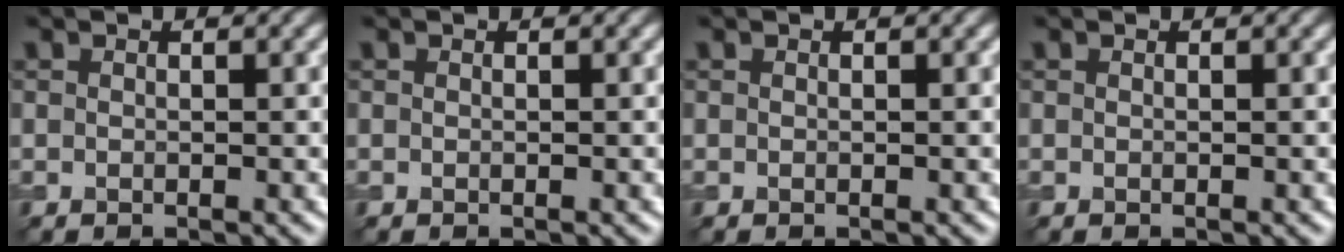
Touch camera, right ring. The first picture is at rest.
{"total": 0.0}
{"total": 0.0}
{"total": 0.0}